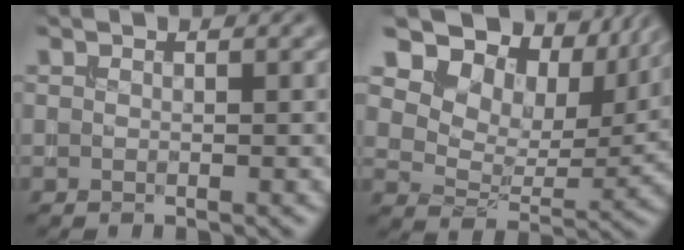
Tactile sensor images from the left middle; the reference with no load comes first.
{"total": 14.6, "force": [9.0, 8.6, 7.5], "torque": [-0.160, 0.035, 0.142]}